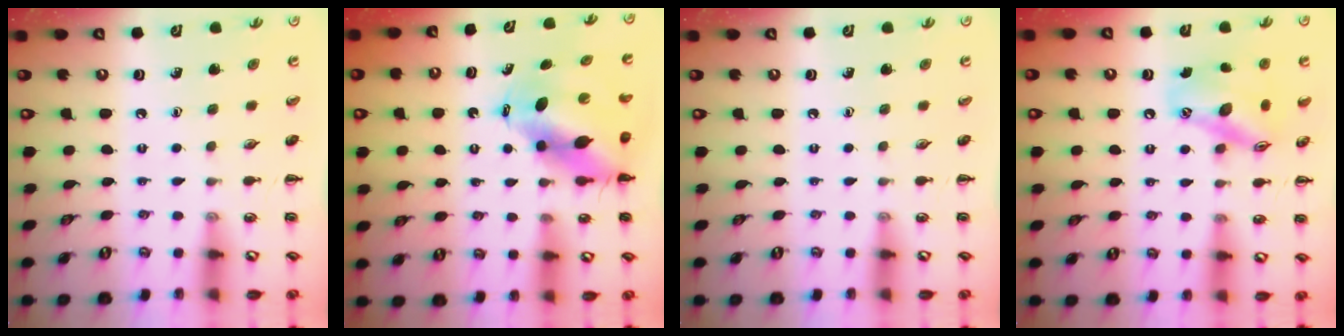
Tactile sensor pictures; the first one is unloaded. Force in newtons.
{"total": 10.8, "press": 10.5, "slide": 2.6}
{"total": 0.0}
{"total": 14.0, "press": 13.7, "slide": 3.0}